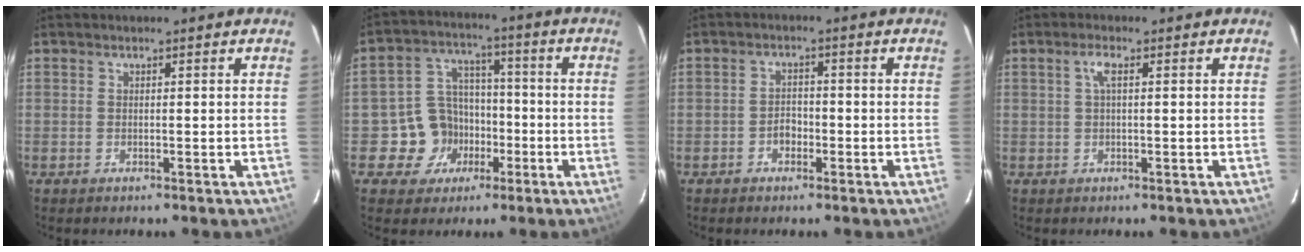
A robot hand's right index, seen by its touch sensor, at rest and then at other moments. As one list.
[{"total": 9.5, "force": [-3.8, 8.4, 2.1], "torque": [-0.064, 0.038, -0.055]}, {"total": 2.5, "force": [-1.2, 1.9, 1.1], "torque": [-0.021, 0.007, -0.020]}, {"total": 2.1, "force": [0.4, 0.3, 2.0], "torque": [-0.041, 0.006, 0.006]}]